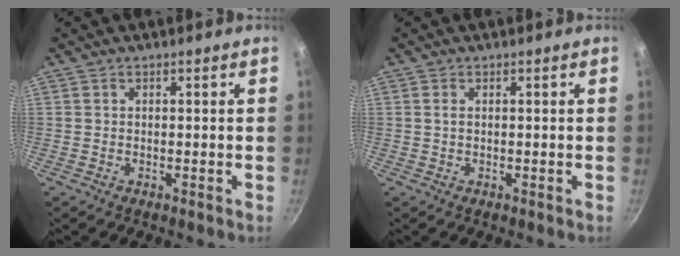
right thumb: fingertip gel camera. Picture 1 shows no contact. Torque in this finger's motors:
{"motor_torque": [-0.18, 0.23, 0.34, 0.17, -0.01]}